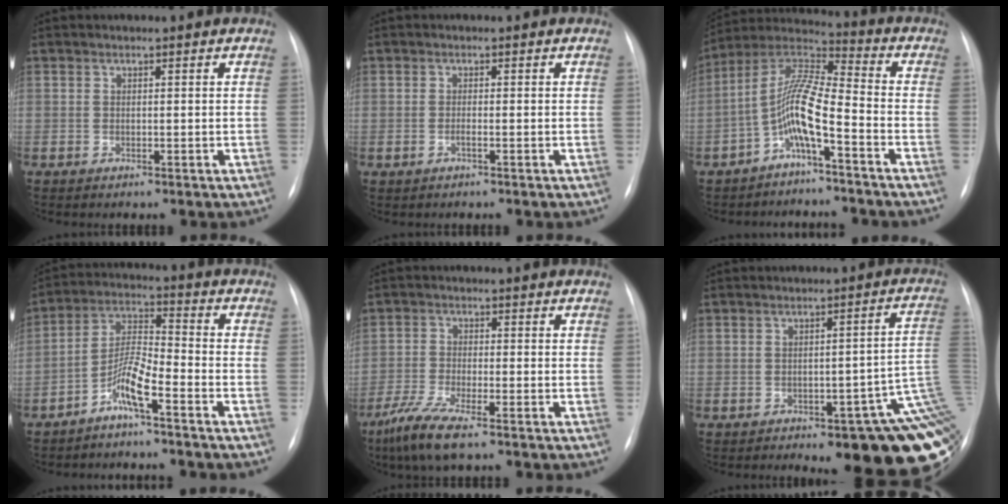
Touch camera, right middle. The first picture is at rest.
{"total": 0.7, "force": [-0.4, -0.3, 0.6], "torque": [-0.012, 0.000, -0.008]}
{"total": 9.0, "force": [-4.0, 1.1, 8.0], "torque": [-0.165, 0.026, -0.081]}
{"total": 6.3, "force": [-3.9, 0.5, 4.9], "torque": [-0.109, 0.012, -0.079]}
{"total": 6.4, "force": [-4.5, 0.6, 4.6], "torque": [-0.106, -0.019, -0.087]}
{"total": 19.7, "force": [-7.3, 5.5, 17.4], "torque": [-0.111, 0.029, -0.079]}